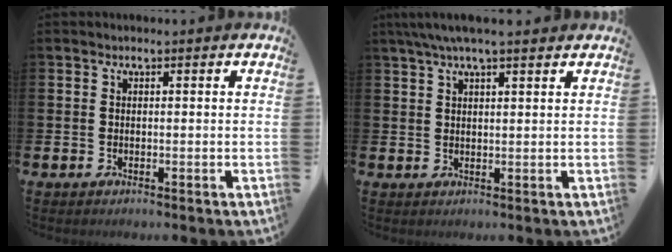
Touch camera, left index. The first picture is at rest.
{"total": 4.6, "force": [3.6, 0.7, 2.8], "torque": [-0.060, 0.000, 0.065]}